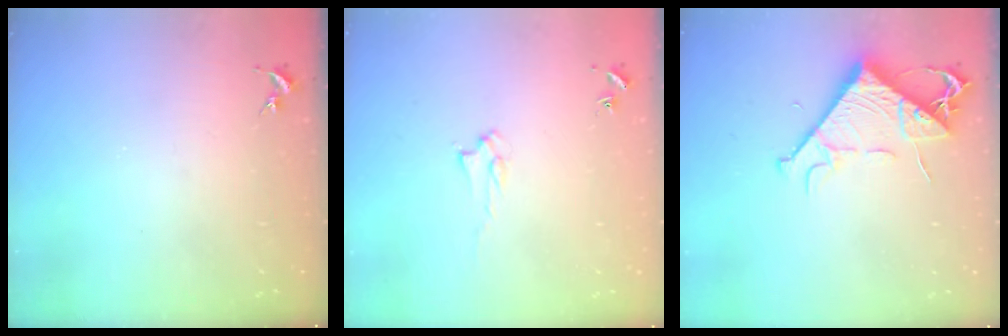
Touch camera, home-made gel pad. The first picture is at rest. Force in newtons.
{"total": 1.6, "press": 1.6, "slide": 0.2}
{"total": 8.5, "press": 8.4, "slide": 1.1}